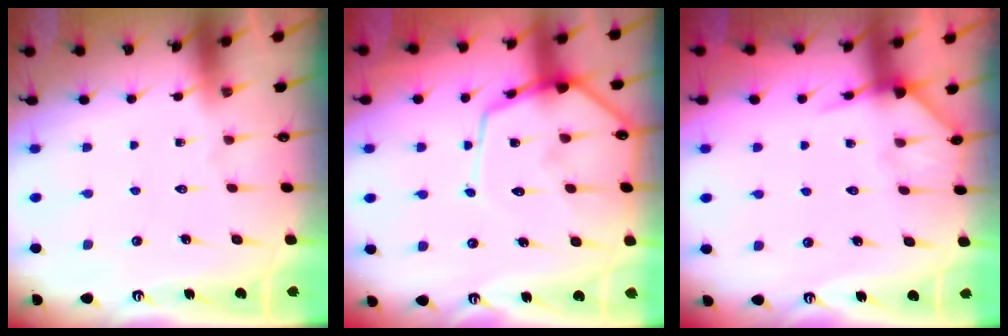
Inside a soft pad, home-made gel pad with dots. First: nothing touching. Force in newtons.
{"total": 13.6, "press": 13.6, "slide": 1.2}
{"total": 6.2, "press": 6.2, "slide": 0.5}